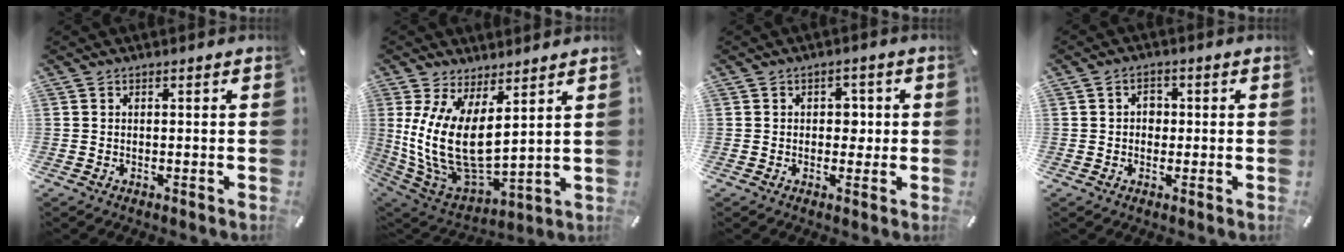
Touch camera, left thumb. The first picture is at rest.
{"total": 15.4, "force": [4.0, 8.0, 12.5], "torque": [-0.285, -0.048, 0.080]}
{"total": 3.3, "force": [-0.2, 2.6, 2.1], "torque": [-0.025, 0.003, -0.011]}
{"total": 3.3, "force": [-0.1, 2.7, 1.9], "torque": [-0.023, 0.003, -0.009]}